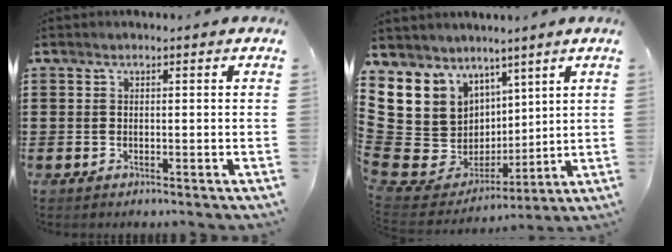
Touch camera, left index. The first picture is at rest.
{"total": 9.1, "force": [3.8, 8.2, 1.0], "torque": [-0.079, -0.045, 0.085]}